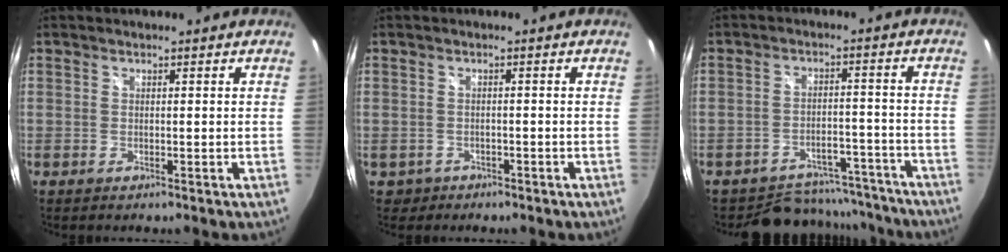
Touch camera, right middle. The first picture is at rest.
{"total": 2.6, "force": [-1.3, 2.2, 0.5], "torque": [-0.022, -0.001, -0.016]}
{"total": 14.0, "force": [-12.3, 6.2, 2.6], "torque": [-0.064, 0.030, -0.149]}